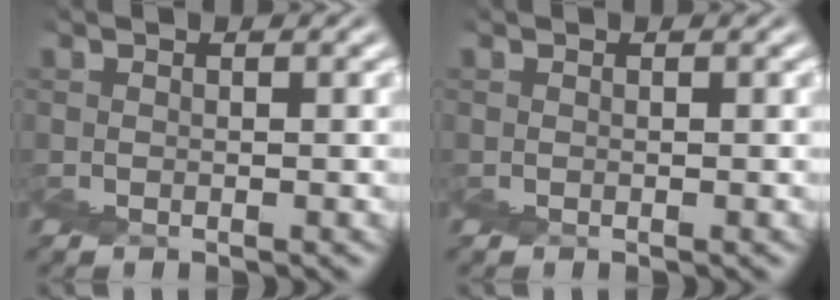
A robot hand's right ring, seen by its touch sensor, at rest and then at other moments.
{"total": 0.0}